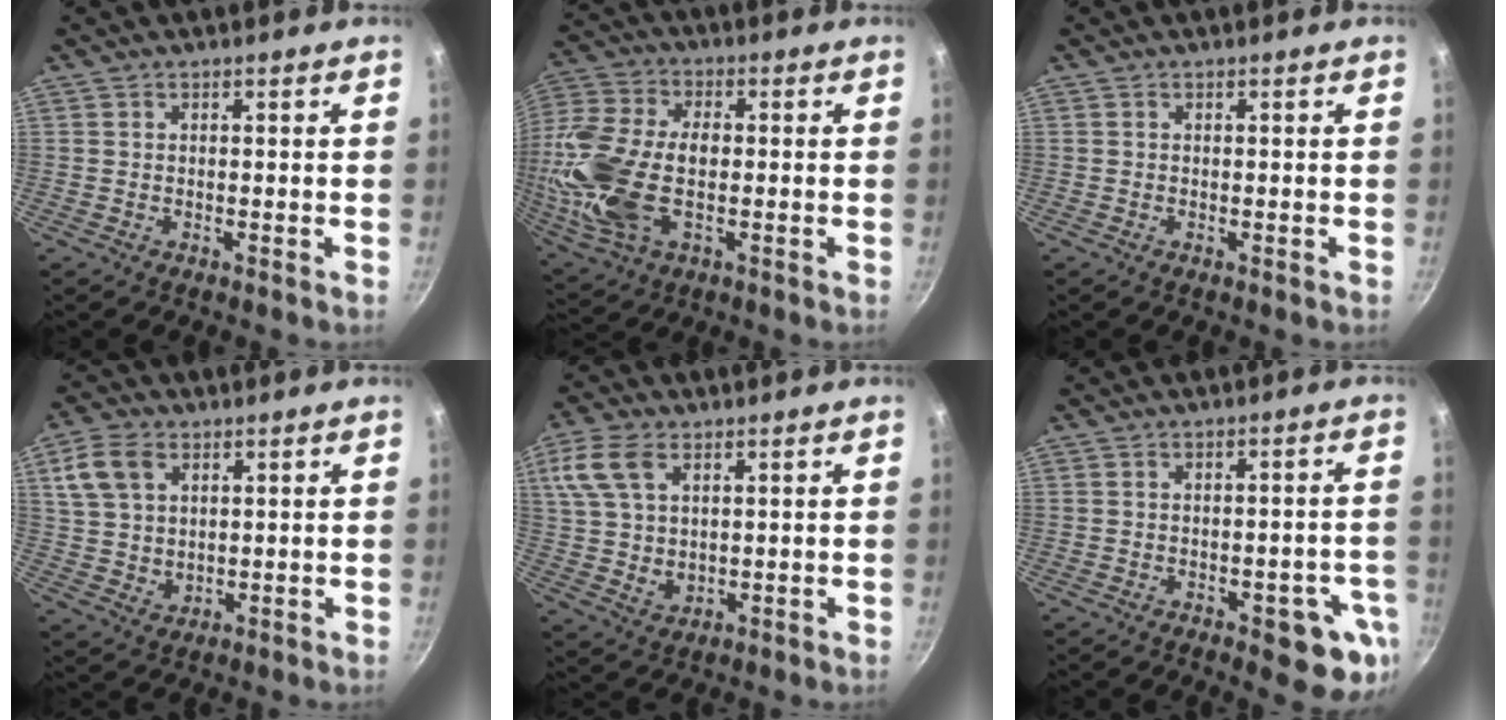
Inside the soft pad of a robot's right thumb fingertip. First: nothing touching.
{"total": 19.6, "force": [-1.5, 11.5, 15.8], "torque": [-0.335, 0.017, -0.033]}
{"total": 0.0}
{"total": 9.5, "force": [3.9, 6.4, 5.8], "torque": [-0.103, -0.008, 0.076]}
{"total": 10.6, "force": [4.2, 6.5, 7.3], "torque": [-0.138, -0.004, 0.083]}
{"total": 9.4, "force": [-3.6, 4.0, 7.8], "torque": [-0.056, 0.010, -0.040]}